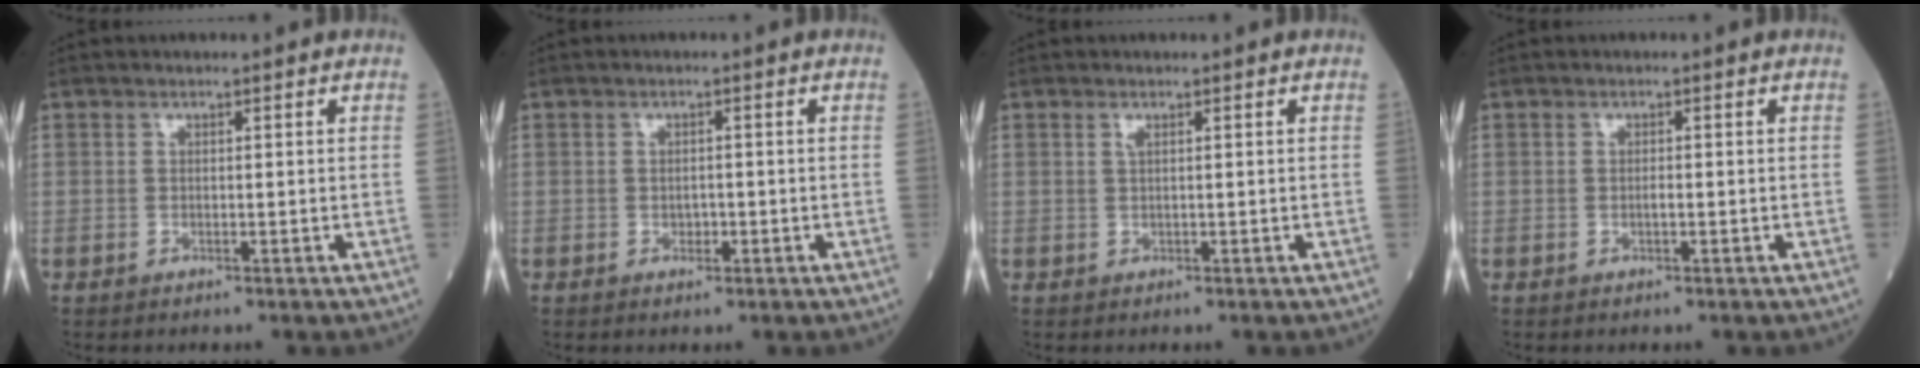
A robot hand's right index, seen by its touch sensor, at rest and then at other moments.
{"total": 1.2, "force": [-0.4, 0.7, 0.8], "torque": [-0.011, 0.002, -0.004]}
{"total": 0.6, "force": [0.3, 0.0, 0.4], "torque": [-0.014, 0.001, 0.007]}
{"total": 0.6, "force": [-0.2, 0.1, 0.6], "torque": [-0.012, 0.001, -0.002]}